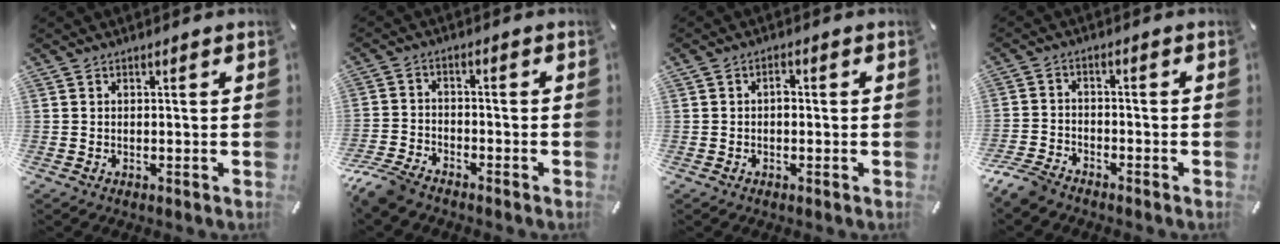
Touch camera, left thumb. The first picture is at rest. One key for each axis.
{"total": 6.7, "fx": -5.9, "fy": 2.2, "fz": 2.3, "tx": -0.067, "ty": 0.017, "tz": -0.120}
{"total": 2.1, "fx": -0.2, "fy": 1.3, "fz": 1.6, "tx": -0.033, "ty": 0.006, "tz": -0.007}
{"total": 5.9, "fx": -5.2, "fy": 2.0, "fz": 2.0, "tx": -0.058, "ty": 0.016, "tz": -0.105}